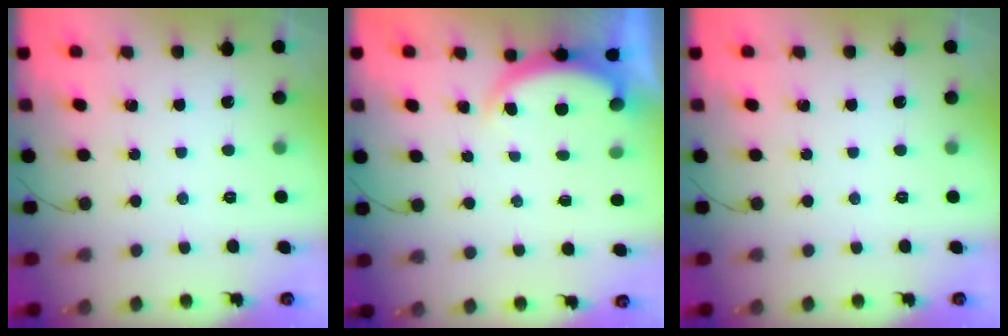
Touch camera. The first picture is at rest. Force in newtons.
{"total": 3.8, "press": 3.8, "slide": 0.6}
{"total": 0.0}